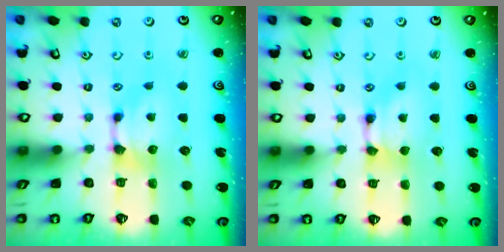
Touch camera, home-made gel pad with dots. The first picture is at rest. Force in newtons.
{"total": 1.7, "press": 1.7, "slide": 0.1}